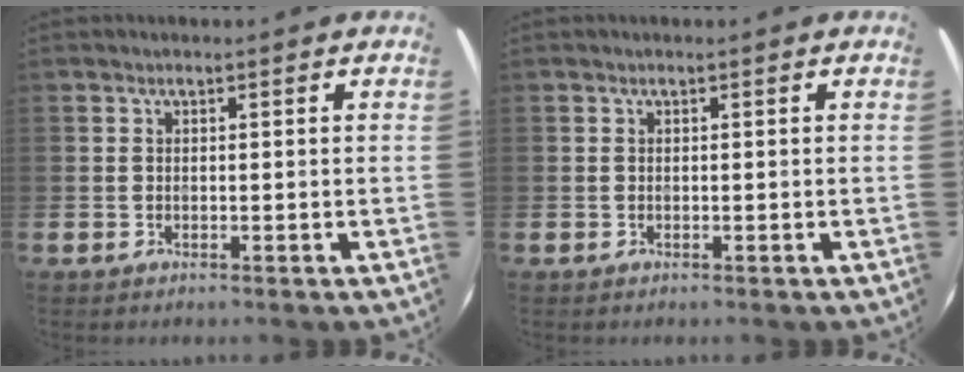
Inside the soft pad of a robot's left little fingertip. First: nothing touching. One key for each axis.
{"total": 0.0}